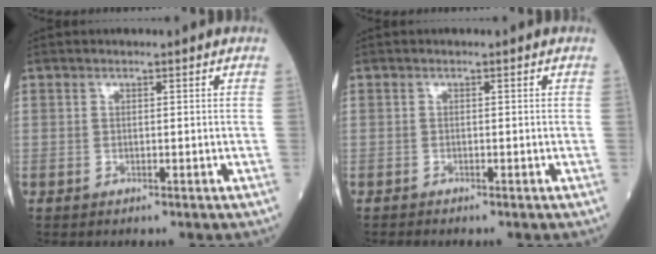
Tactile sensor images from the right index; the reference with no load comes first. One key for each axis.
{"total": 0.8, "fx": -0.7, "fy": 0.1, "fz": 0.2, "tx": -0.010, "ty": -0.003, "tz": -0.013}